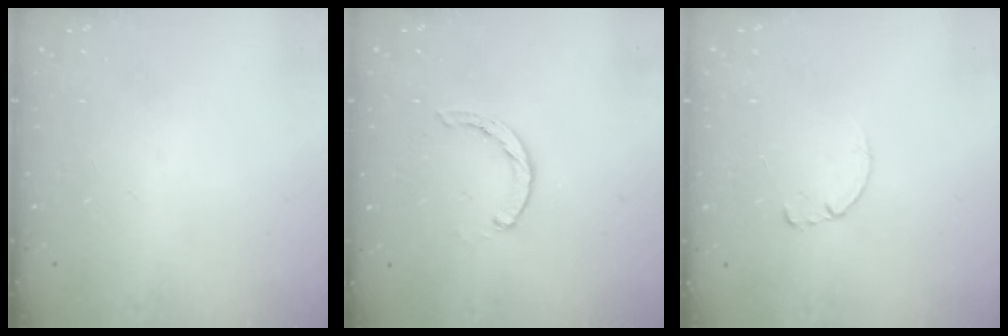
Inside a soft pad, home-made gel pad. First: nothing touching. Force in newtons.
{"total": 2.0, "press": 2.0, "slide": 0.4}
{"total": 0.7, "press": 0.6, "slide": 0.1}